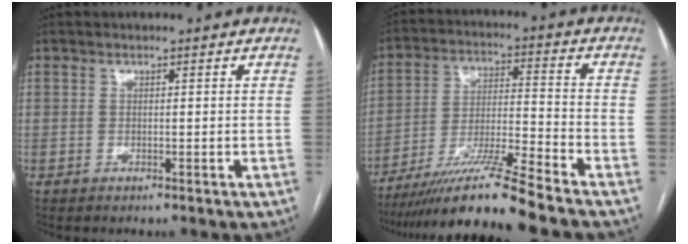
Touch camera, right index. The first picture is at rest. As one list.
[{"total": 14.1, "force": [-11.5, -1.7, 7.9], "torque": [-0.142, -0.012, -0.205]}]